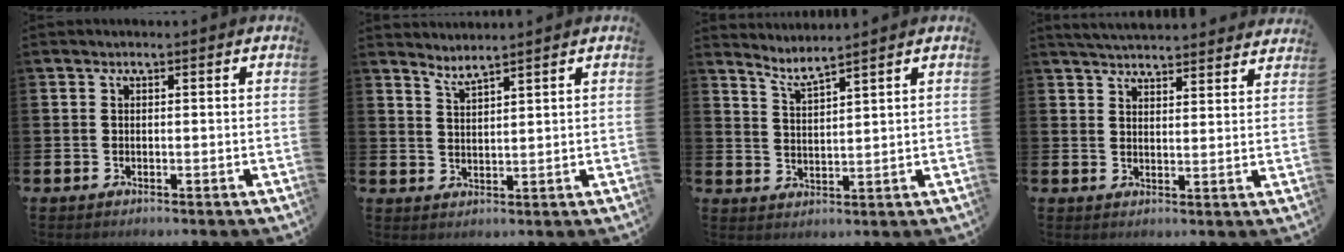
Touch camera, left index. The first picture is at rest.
{"total": 2.8, "force": [2.7, -0.5, 0.2], "torque": [-0.017, -0.013, 0.051]}
{"total": 4.0, "force": [3.8, -0.3, 1.0], "torque": [-0.037, -0.017, 0.069]}
{"total": 4.8, "force": [4.8, 0.3, 0.4], "torque": [-0.017, -0.026, 0.086]}